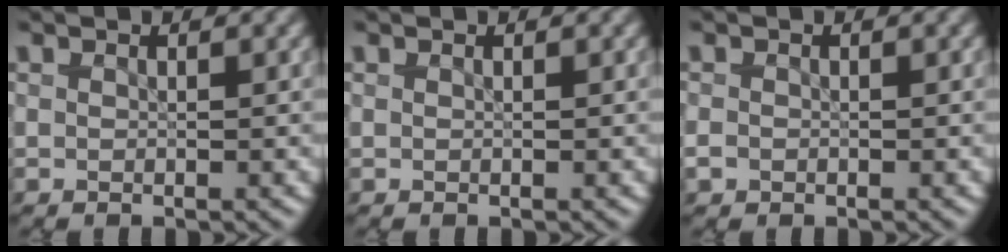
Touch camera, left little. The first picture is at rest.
{"total": 0.0}
{"total": 0.8, "force": [-0.4, 0.6, 0.3], "torque": [-0.003, -0.005, -0.008]}